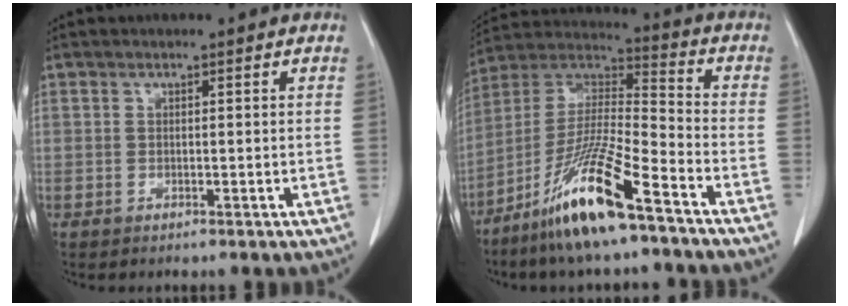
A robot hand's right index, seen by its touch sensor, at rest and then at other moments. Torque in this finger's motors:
{"motor_torque": [1.52, -0.61, 0.44, 0.21]}